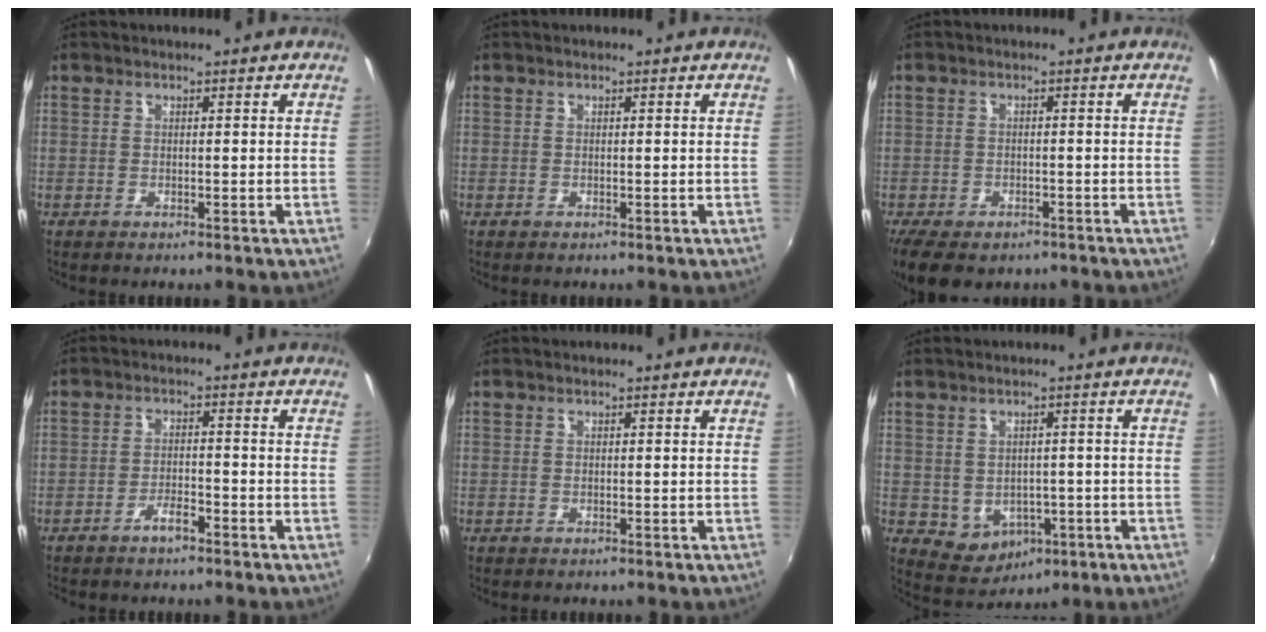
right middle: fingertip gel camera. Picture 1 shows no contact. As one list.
[{"total": 0.0}, {"total": 8.6, "force": [-5.9, 4.4, 4.3], "torque": [-0.100, -0.021, -0.094]}, {"total": 3.0, "force": [-2.4, 0.7, 1.7], "torque": [-0.043, 0.004, -0.043]}, {"total": 0.0}, {"total": 6.6, "force": [-1.6, 5.5, 3.2], "torque": [-0.071, -0.004, -0.004]}]